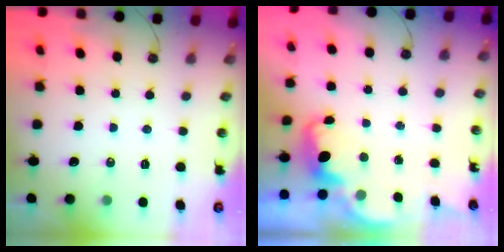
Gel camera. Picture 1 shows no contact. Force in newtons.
{"total": 2.5, "press": 2.4, "slide": 0.6}